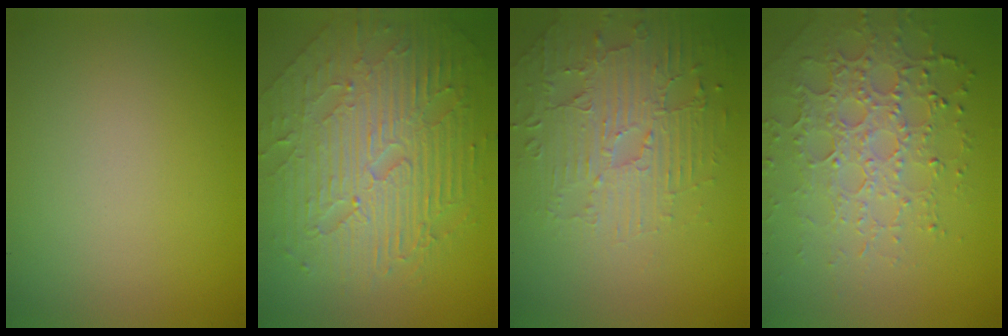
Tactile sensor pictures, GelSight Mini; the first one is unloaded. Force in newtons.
{"total": 9.5, "press": 6.3, "slide": 7.1}
{"total": 4.4, "press": 3.6, "slide": 2.6}
{"total": 4.9, "press": 4.2, "slide": 2.4}